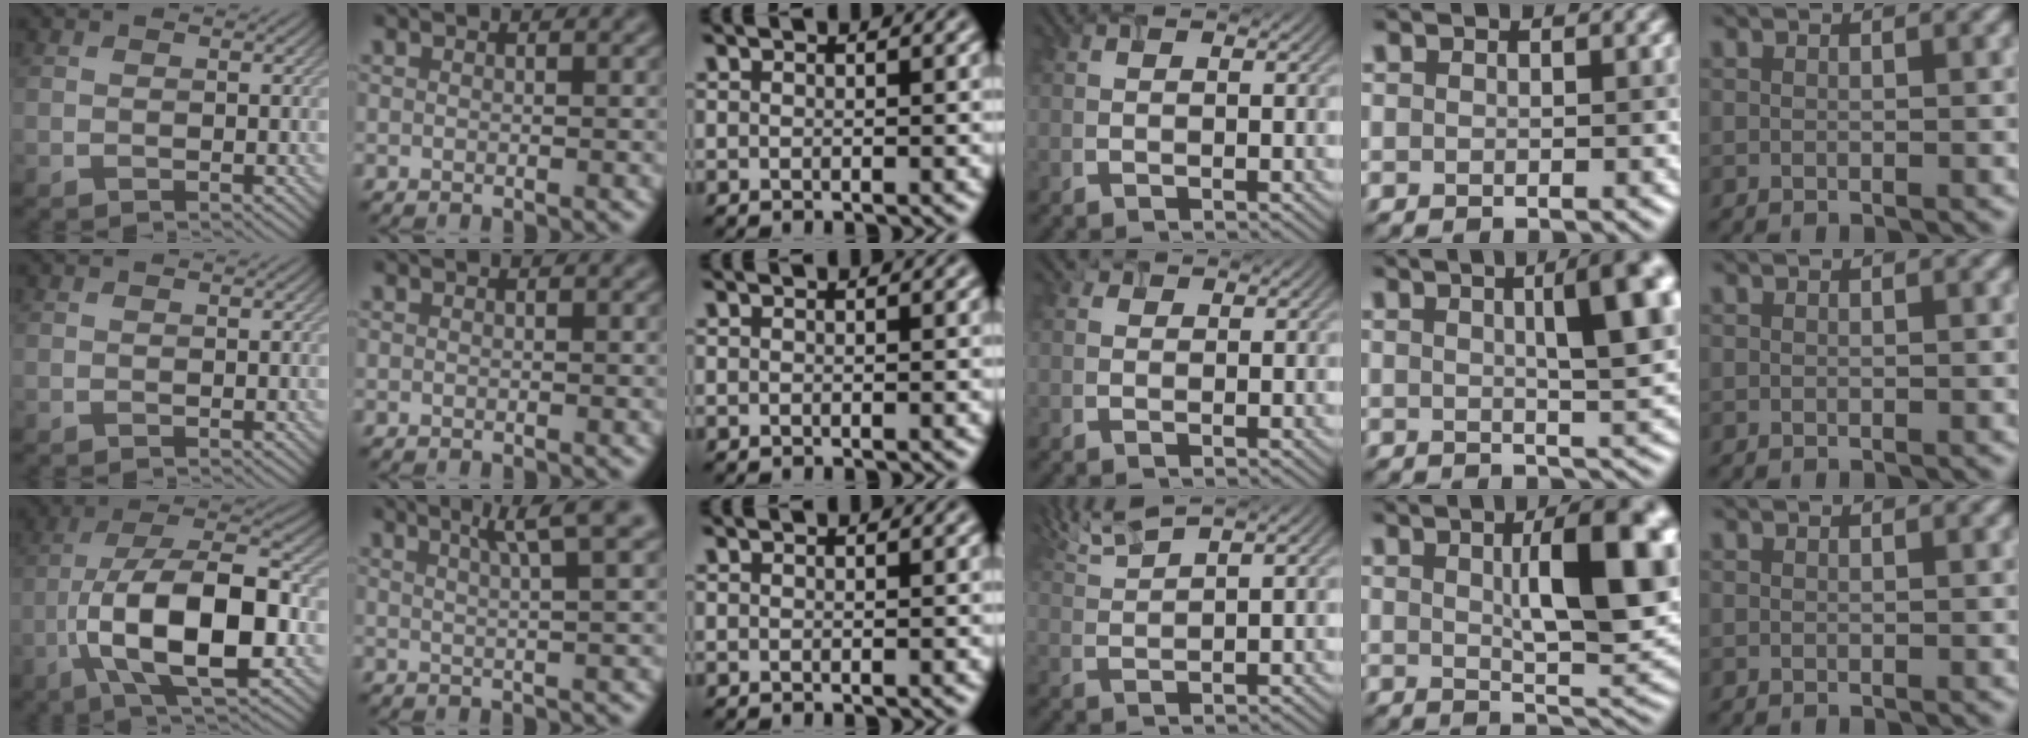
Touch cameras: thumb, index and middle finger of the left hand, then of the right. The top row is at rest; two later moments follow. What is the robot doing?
{"motion": "open", "object": "airpods case & airpods"}